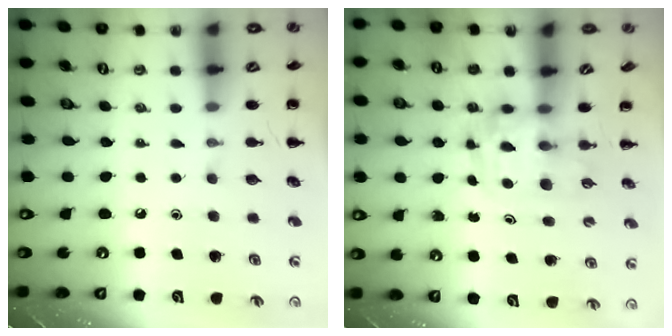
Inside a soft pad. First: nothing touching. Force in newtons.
{"total": 3.6, "press": 3.5, "slide": 0.6}